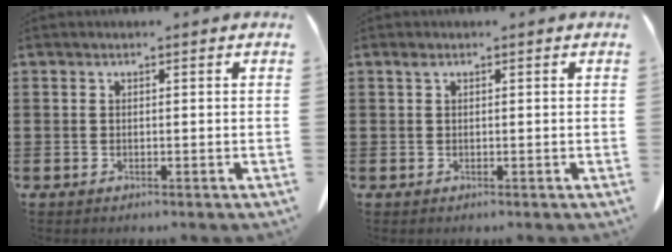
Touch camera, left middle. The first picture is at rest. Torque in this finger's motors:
{"motor_torque": [0.45, 0.52, -0.02, 0.00]}